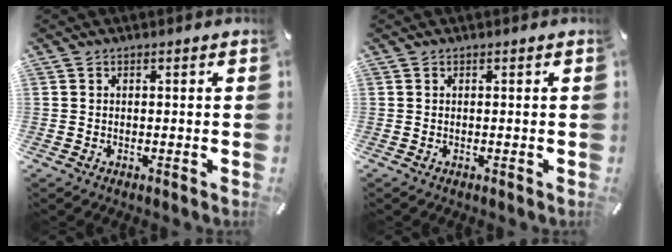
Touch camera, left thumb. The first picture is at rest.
{"total": 0.0}